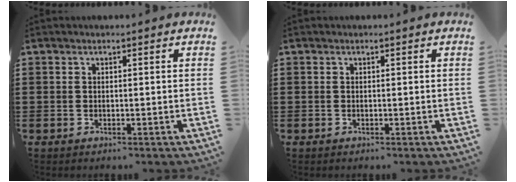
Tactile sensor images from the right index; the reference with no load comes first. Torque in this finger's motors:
{"motor_torque": [0.02, 0.09, 0.00, -0.01]}